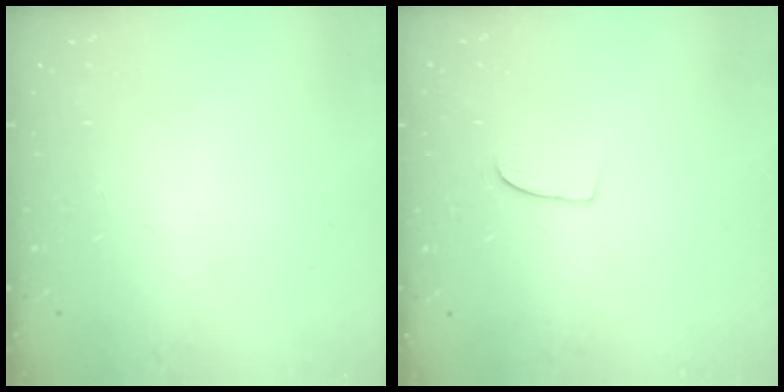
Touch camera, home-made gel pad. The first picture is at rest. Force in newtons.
{"total": 6.1, "press": 6.1, "slide": 0.4}